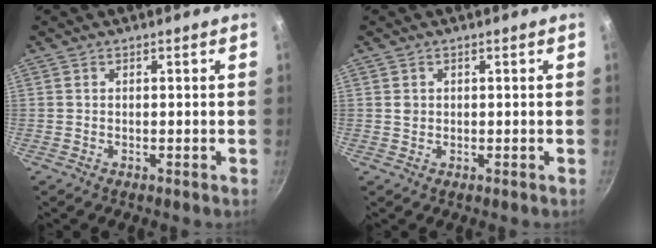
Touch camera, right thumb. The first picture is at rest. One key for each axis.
{"total": 1.1, "fx": 0.1, "fy": 1.0, "fz": 0.5, "tx": -0.005, "ty": 0.002, "tz": 0.002}